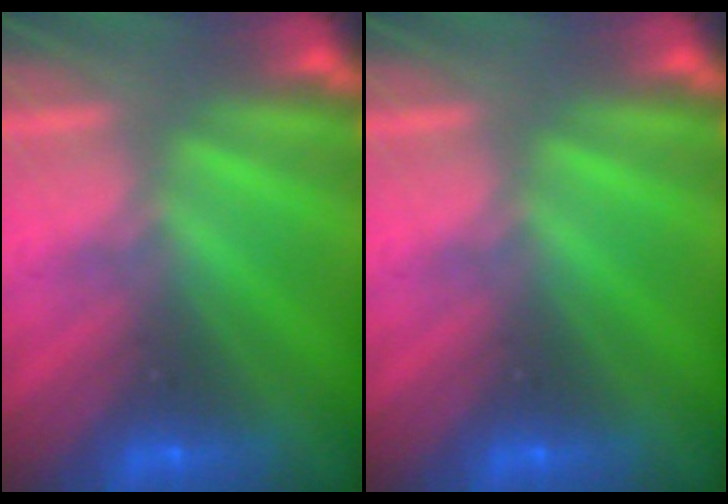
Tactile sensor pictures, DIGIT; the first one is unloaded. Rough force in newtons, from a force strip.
{"total": 0.0}